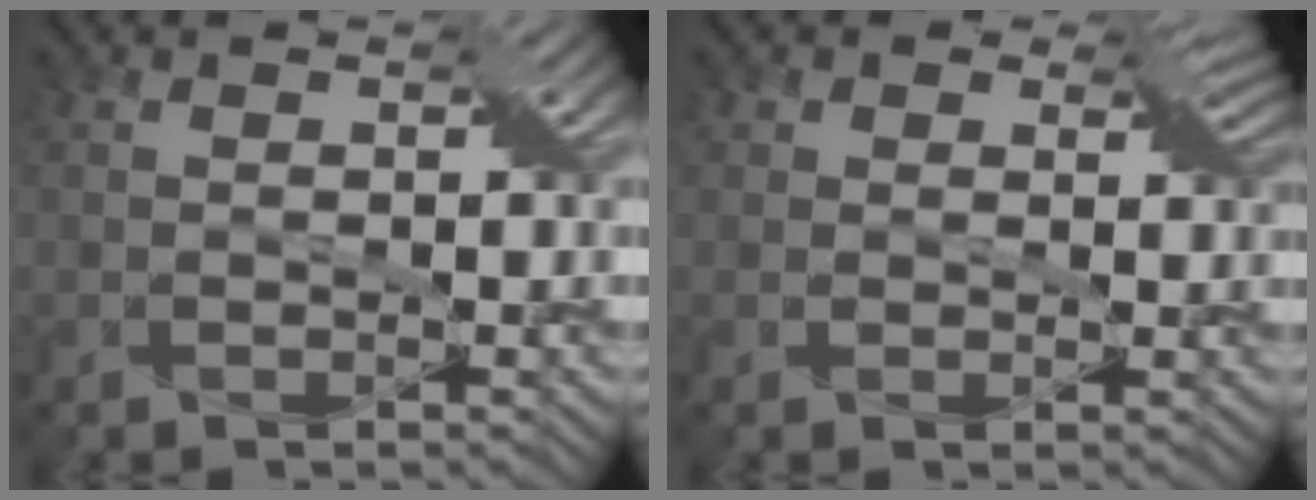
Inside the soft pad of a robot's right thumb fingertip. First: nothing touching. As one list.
[{"total": 4.1, "force": [2.2, 2.9, 2.0], "torque": [-0.039, 0.003, 0.024]}]